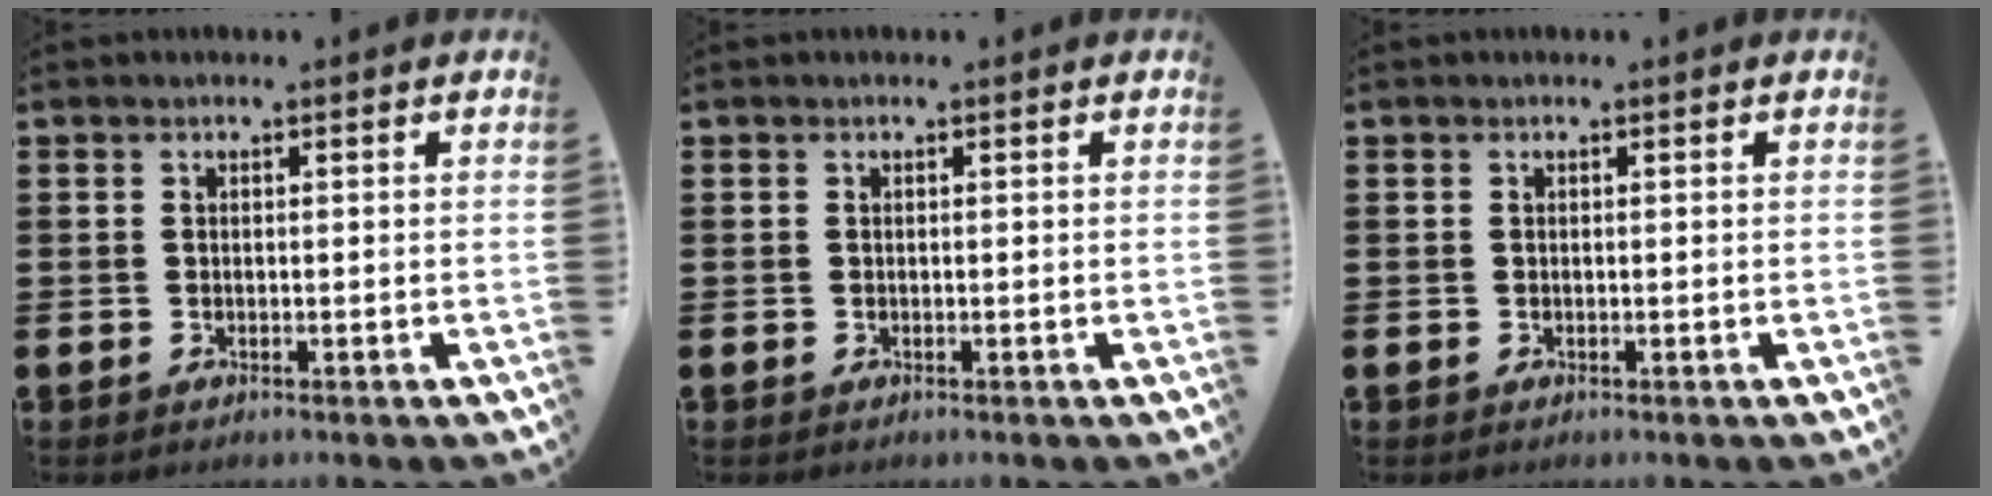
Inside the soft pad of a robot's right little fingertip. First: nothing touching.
{"total": 0.0}
{"total": 0.0}